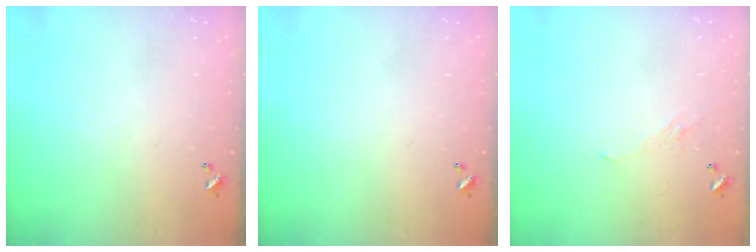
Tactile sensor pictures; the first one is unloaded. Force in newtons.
{"total": 0.0}
{"total": 1.1, "press": 0.8, "slide": 0.7}